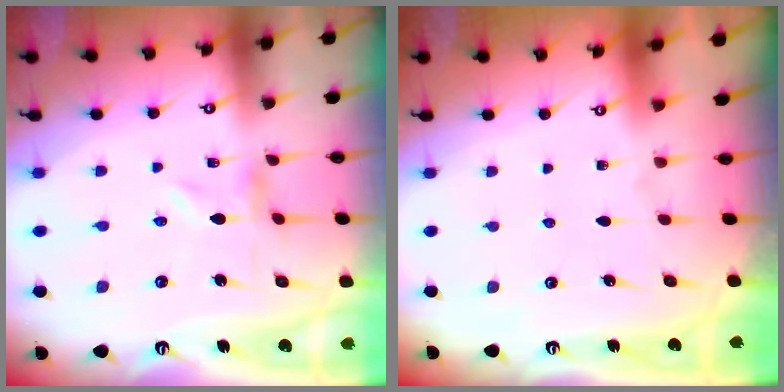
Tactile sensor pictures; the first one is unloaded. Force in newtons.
{"total": 1.6, "press": 1.6, "slide": 0.2}